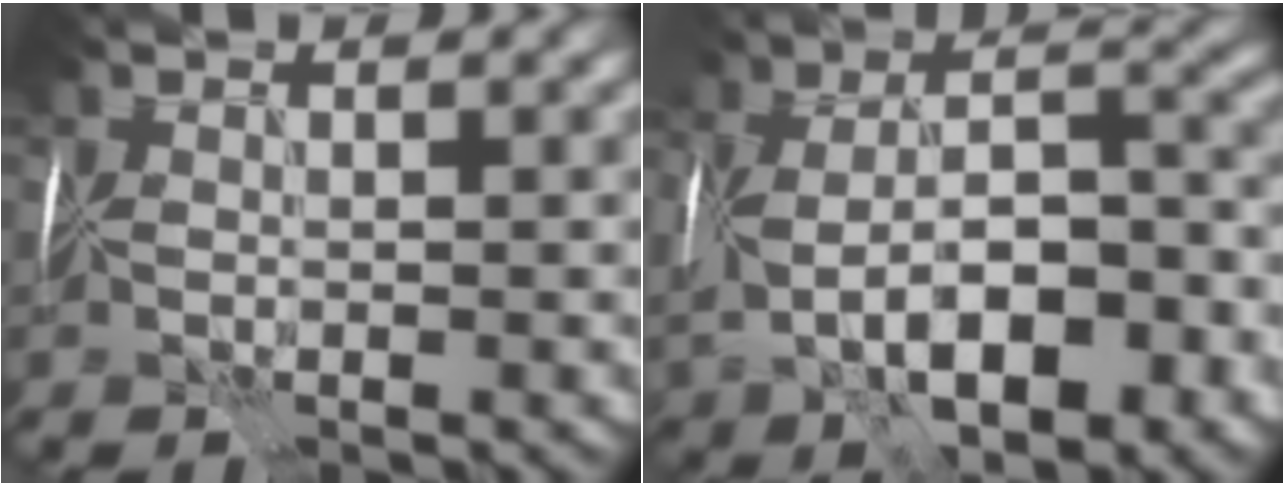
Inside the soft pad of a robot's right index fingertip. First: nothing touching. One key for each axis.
{"total": 10.8, "fx": -2.7, "fy": 6.1, "fz": 8.5, "tx": -0.152, "ty": -0.002, "tz": -0.044}